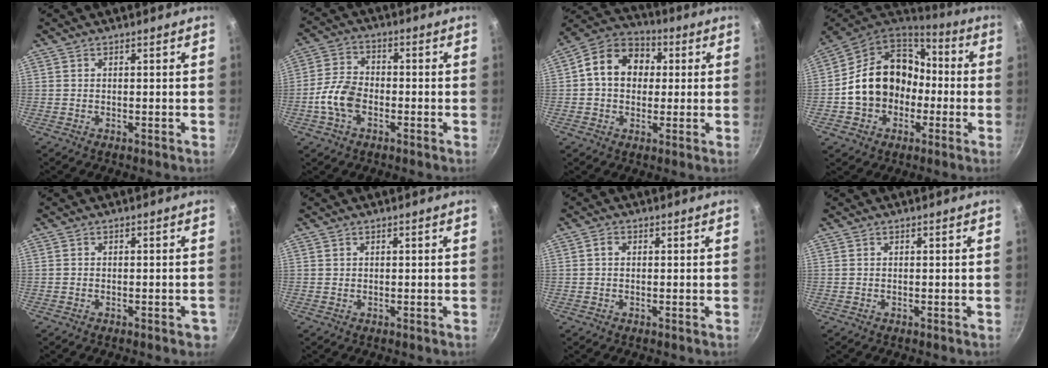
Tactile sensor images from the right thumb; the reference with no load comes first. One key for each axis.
{"total": 8.0, "fx": -2.6, "fy": 5.2, "fz": 5.5, "tx": -0.096, "ty": 0.028, "tz": -0.058}
{"total": 12.3, "fx": 1.7, "fy": 9.8, "fz": 7.3, "tx": -0.088, "ty": 0.025, "tz": 0.007}
{"total": 18.1, "fx": -1.7, "fy": 14.8, "fz": 10.2, "tx": -0.154, "ty": 0.055, "tz": -0.027}
{"total": 2.1, "fx": -1.1, "fy": 1.0, "fz": 1.5, "tx": -0.010, "ty": 0.011, "tz": -0.010}
{"total": 0.0}
{"total": 1.4, "fx": 0.2, "fy": 1.1, "fz": 0.9, "tx": -0.015, "ty": 0.006, "tz": 0.001}
{"total": 0.0}